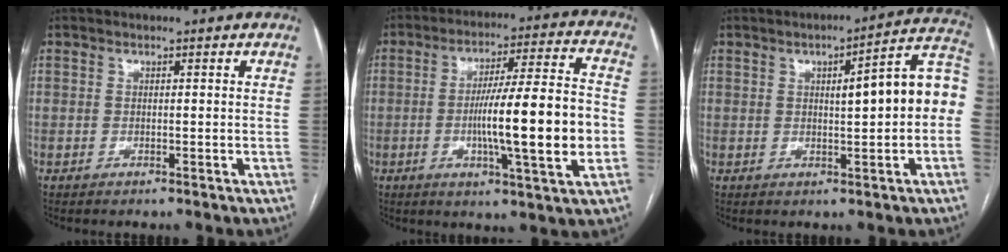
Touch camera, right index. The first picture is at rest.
{"total": 16.6, "force": [-2.7, 0.7, 16.4], "torque": [-0.264, 0.002, -0.044]}
{"total": 10.9, "force": [0.7, 1.7, 10.8], "torque": [-0.138, 0.034, 0.006]}